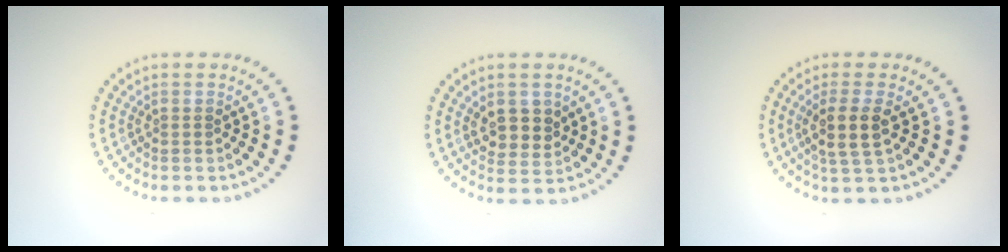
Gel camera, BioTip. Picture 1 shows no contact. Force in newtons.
{"total": 3.0, "press": 2.8, "slide": 0.9}
{"total": 2.9, "press": 2.5, "slide": 1.4}